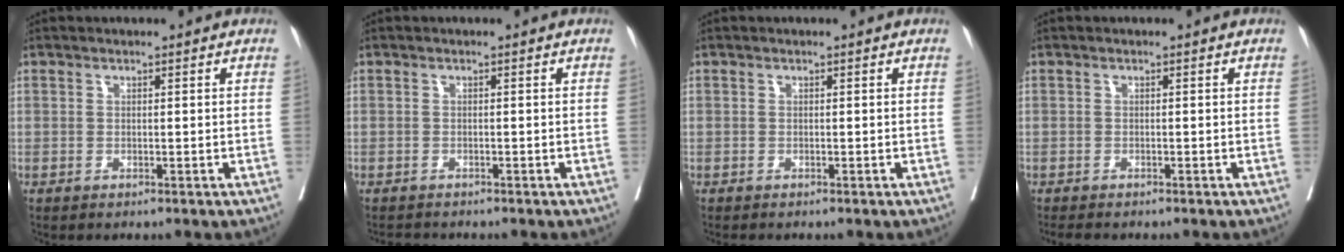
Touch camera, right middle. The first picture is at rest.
{"total": 1.7, "force": [-1.6, 0.4, 0.2], "torque": [-0.005, -0.007, -0.025]}
{"total": 0.7, "force": [-0.7, 0.1, 0.2], "torque": [-0.007, -0.002, -0.011]}
{"total": 2.6, "force": [-2.3, 0.7, 1.1], "torque": [-0.019, -0.007, -0.033]}